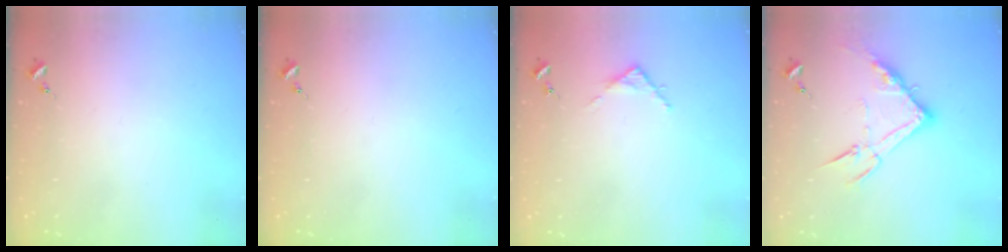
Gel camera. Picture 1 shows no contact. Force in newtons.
{"total": 0.0}
{"total": 3.3, "press": 3.2, "slide": 0.3}
{"total": 13.9, "press": 13.8, "slide": 0.9}